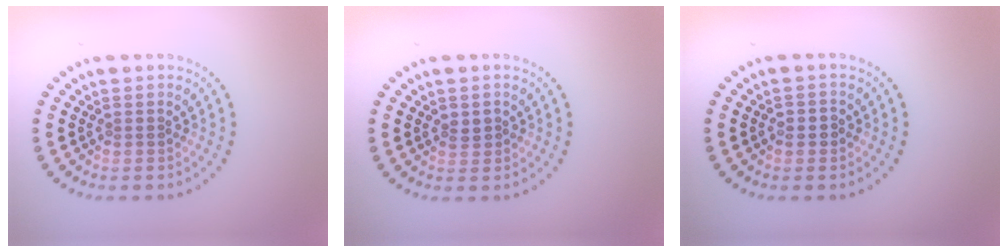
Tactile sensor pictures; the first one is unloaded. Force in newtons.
{"total": 1.1, "press": 1.1, "slide": 0.2}
{"total": 1.2, "press": 1.1, "slide": 0.4}